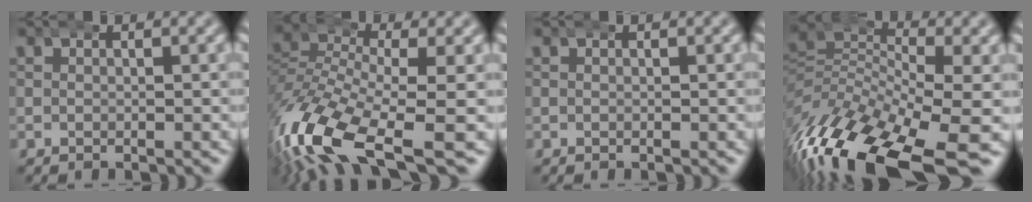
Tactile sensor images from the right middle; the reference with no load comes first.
{"total": 9.1, "force": [-4.4, 4.5, 6.7], "torque": [-0.164, -0.043, -0.060]}
{"total": 0.0}
{"total": 11.5, "force": [-5.8, 5.8, 8.1], "torque": [-0.180, -0.055, -0.074]}